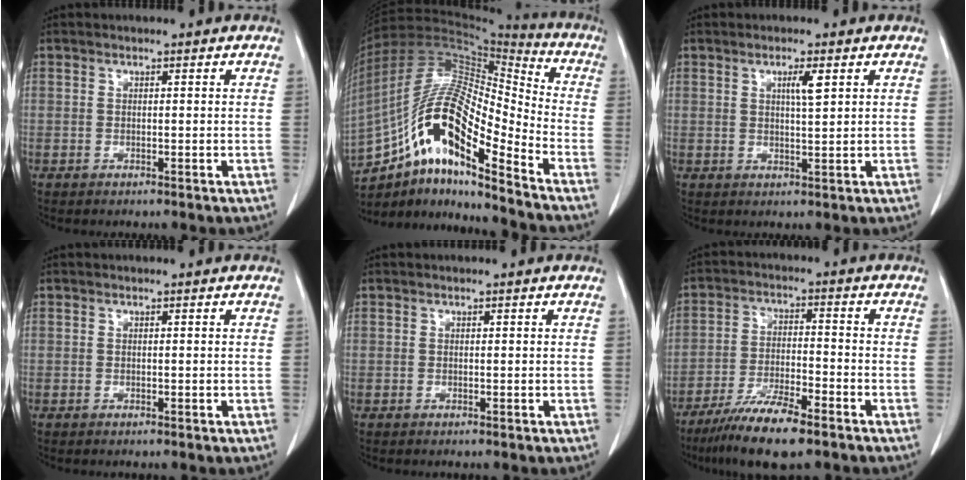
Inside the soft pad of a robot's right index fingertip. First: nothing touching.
{"total": 18.8, "force": [-10.8, 3.6, 14.9], "torque": [-0.295, 0.021, -0.191]}
{"total": 2.8, "force": [1.2, 0.2, 2.5], "torque": [-0.045, -0.002, 0.020]}
{"total": 0.0}
{"total": 0.0}
{"total": 10.0, "force": [-7.2, 1.5, 6.7], "torque": [-0.125, -0.022, -0.131]}